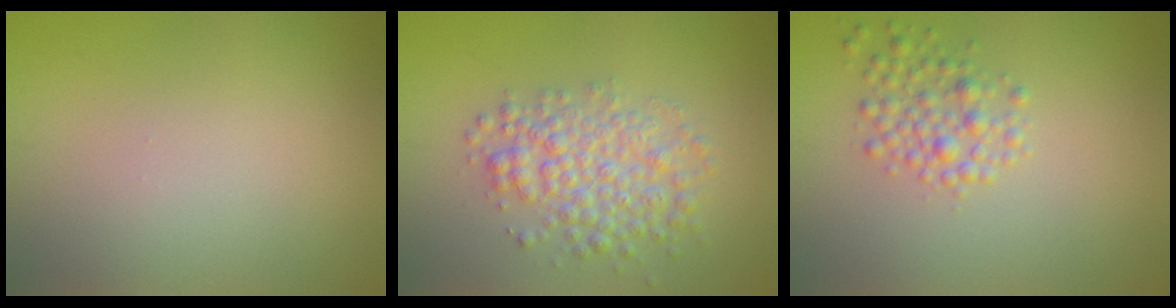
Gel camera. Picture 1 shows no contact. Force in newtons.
{"total": 4.3, "press": 4.3, "slide": 0.1}
{"total": 2.4, "press": 2.4, "slide": 0.1}